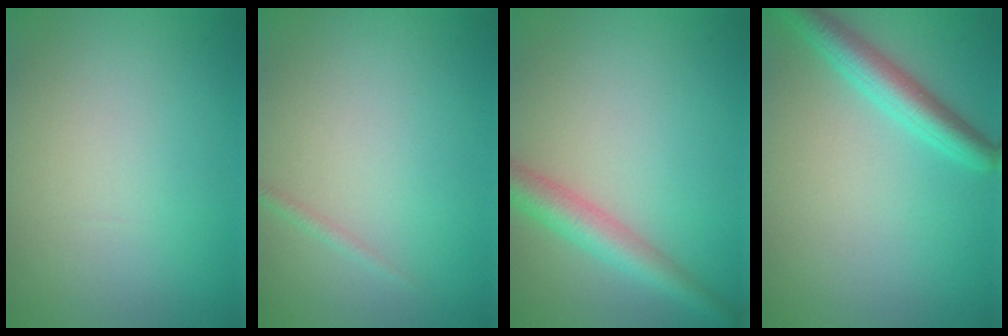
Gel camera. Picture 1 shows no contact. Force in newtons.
{"total": 0.7, "press": 0.7, "slide": 0.0}
{"total": 3.6, "press": 3.6, "slide": 0.1}
{"total": 3.8, "press": 3.8, "slide": 0.2}